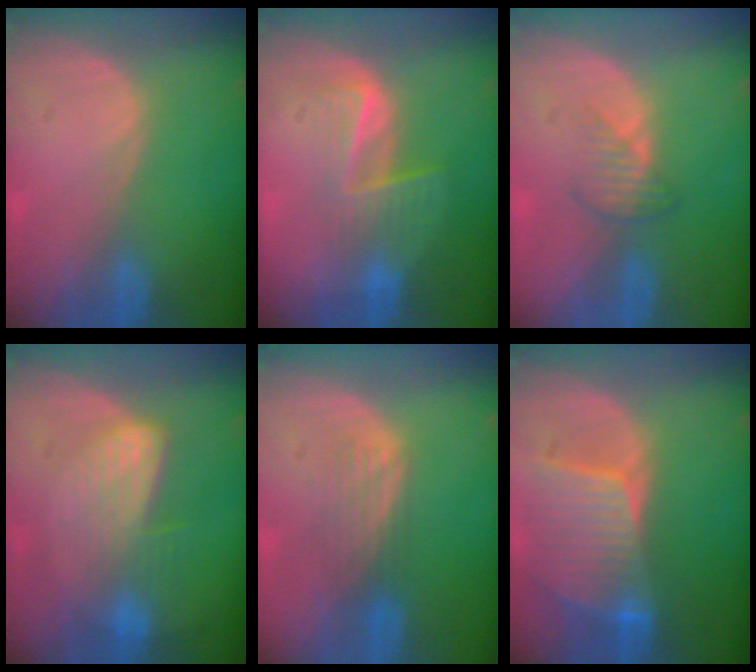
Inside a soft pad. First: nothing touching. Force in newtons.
{"total": 6.8, "press": 5.6, "slide": 4.0}
{"total": 2.8, "press": 2.7, "slide": 0.8}
{"total": 7.0, "press": 6.1, "slide": 3.5}
{"total": 4.0, "press": 3.5, "slide": 2.1}
{"total": 8.7, "press": 7.8, "slide": 3.9}